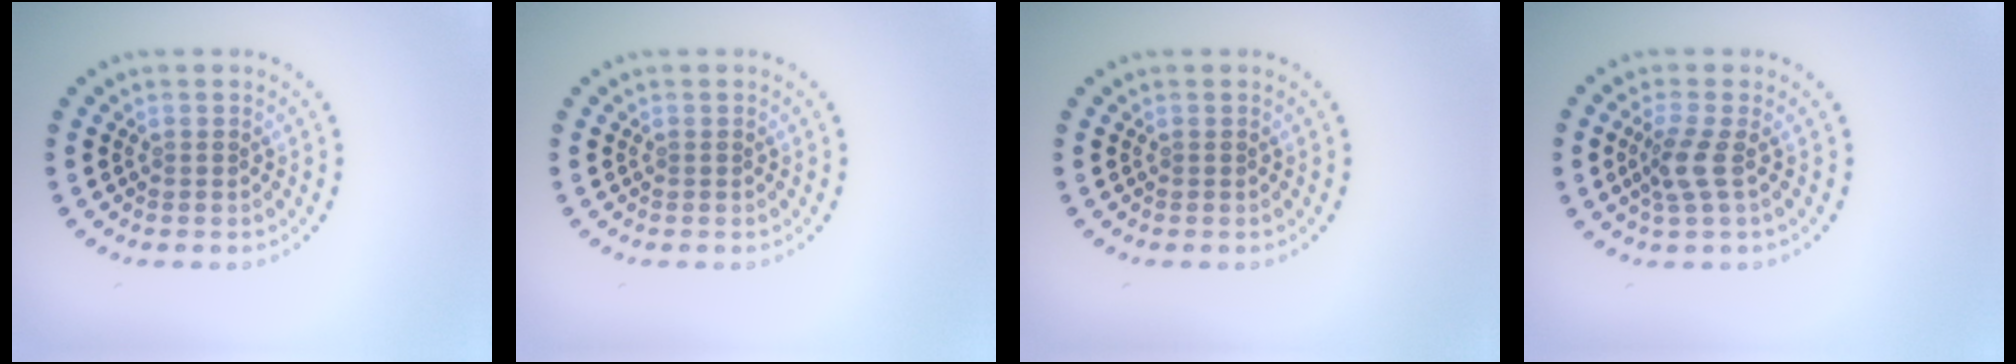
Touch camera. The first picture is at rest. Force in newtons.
{"total": 0.0}
{"total": 0.0}
{"total": 2.2, "press": 1.7, "slide": 1.4}